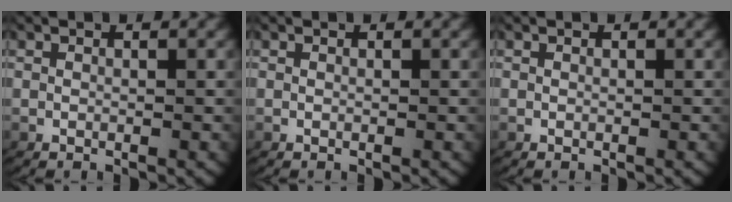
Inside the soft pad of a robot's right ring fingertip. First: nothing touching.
{"total": 0.0}
{"total": 0.0}